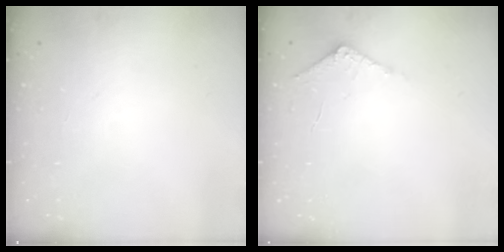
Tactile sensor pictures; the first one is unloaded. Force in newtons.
{"total": 5.7, "press": 5.7, "slide": 0.6}